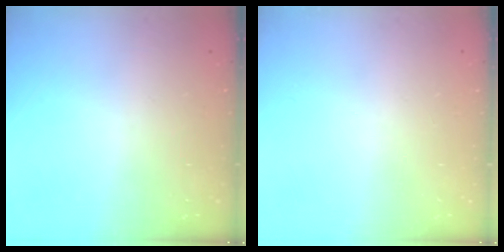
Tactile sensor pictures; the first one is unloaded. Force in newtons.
{"total": 0.0}